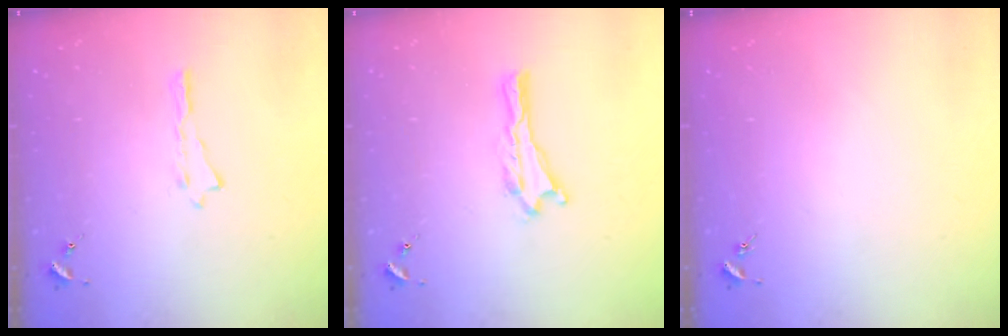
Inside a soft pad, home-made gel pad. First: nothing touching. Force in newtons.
{"total": 0.0}
{"total": 0.0}